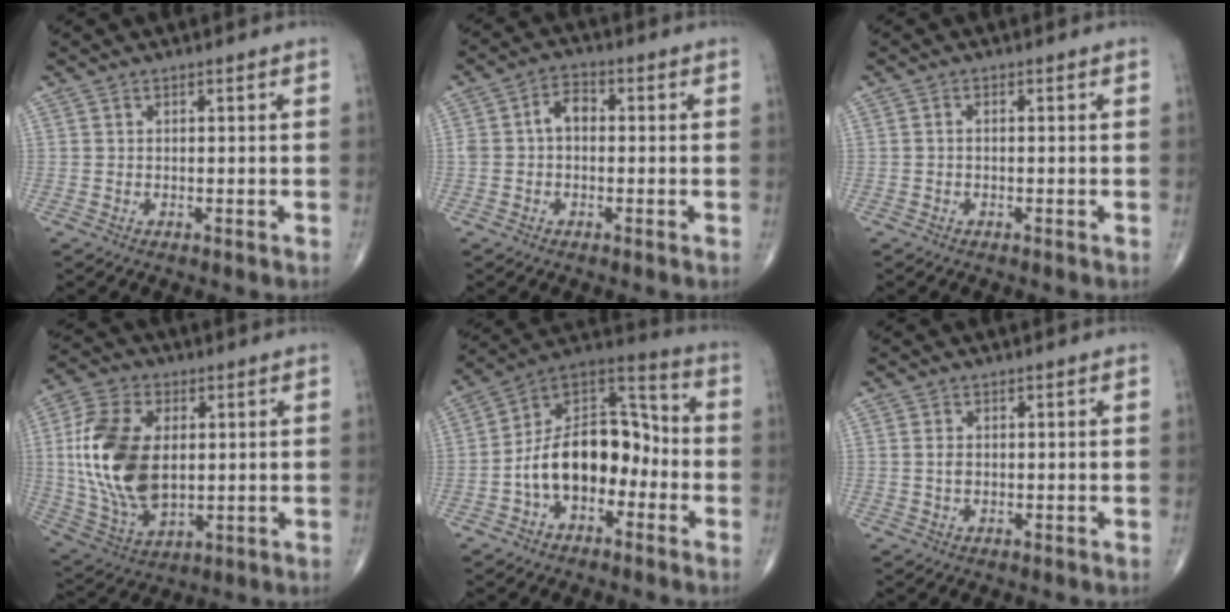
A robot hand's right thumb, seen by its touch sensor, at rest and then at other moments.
{"total": 4.8, "force": [0.1, 3.2, 3.5], "torque": [-0.057, 0.021, -0.007]}
{"total": 0.7, "force": [-0.2, 0.3, 0.6], "torque": [-0.010, 0.001, -0.007]}
{"total": 19.2, "force": [1.8, 11.5, 15.3], "torque": [-0.305, -0.011, 0.040]}
{"total": 16.9, "force": [-4.0, 10.4, 12.6], "torque": [-0.180, 0.063, -0.074]}
{"total": 1.6, "force": [0.0, 1.1, 1.1], "torque": [-0.018, 0.000, 0.000]}